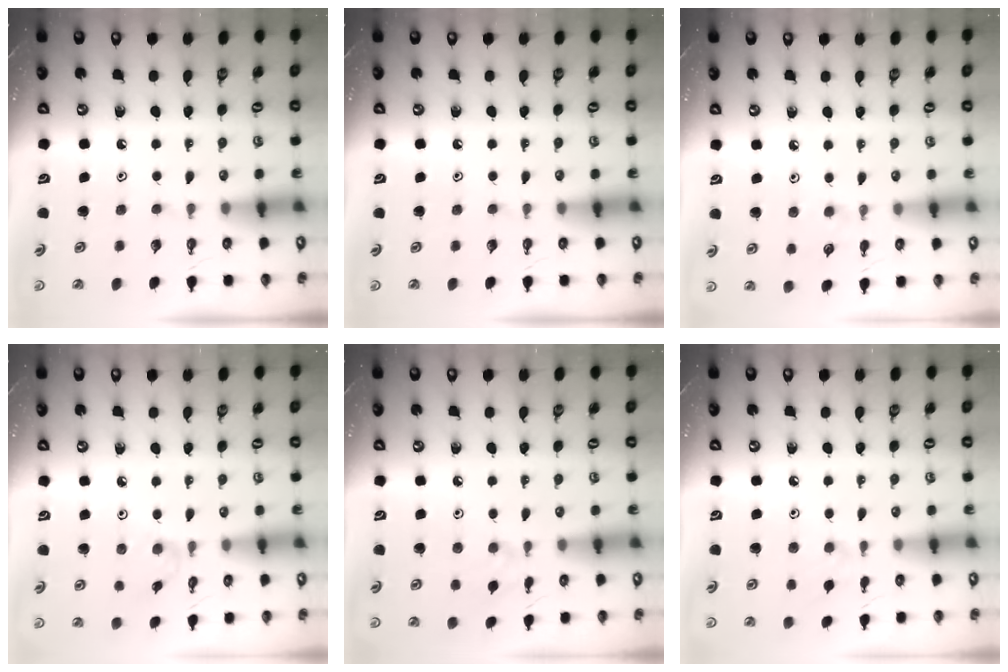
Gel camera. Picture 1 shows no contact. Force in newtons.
{"total": 0.0}
{"total": 1.9, "press": 1.8, "slide": 0.3}
{"total": 1.6, "press": 1.5, "slide": 0.4}
{"total": 1.8, "press": 1.7, "slide": 0.4}
{"total": 4.6, "press": 4.5, "slide": 0.8}